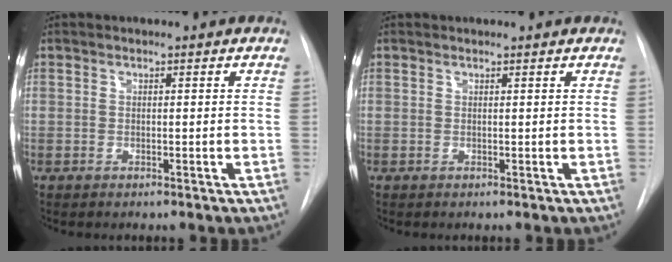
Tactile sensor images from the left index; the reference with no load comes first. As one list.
[{"total": 0.8, "force": [0.8, -0.1, 0.1], "torque": [-0.009, 0.003, 0.010]}]